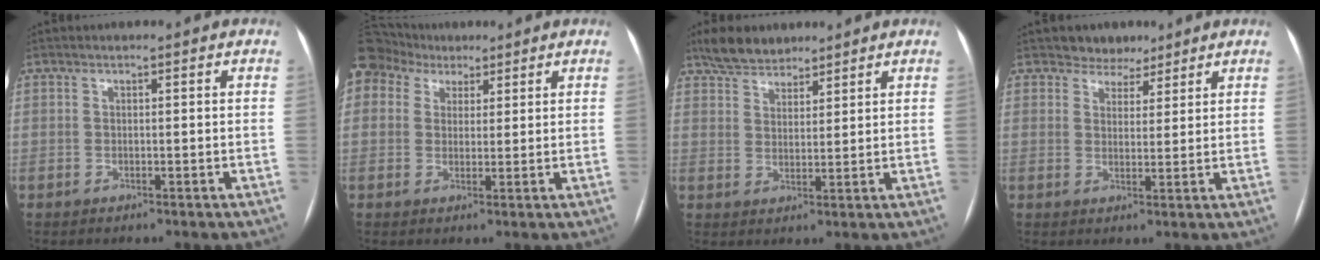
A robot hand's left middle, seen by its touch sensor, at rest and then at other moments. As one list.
[{"total": 12.0, "force": [7.1, 8.8, 3.9], "torque": [-0.113, 0.063, 0.134]}, {"total": 6.0, "force": [5.2, 2.4, 1.6], "torque": [-0.031, 0.013, 0.097]}, {"total": 4.1, "force": [3.3, 2.4, 0.2], "torque": [0.005, 0.001, 0.048]}]